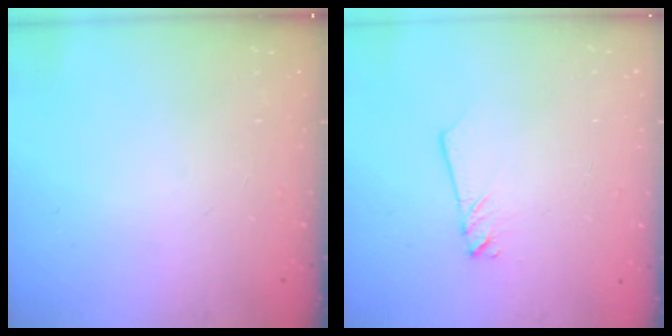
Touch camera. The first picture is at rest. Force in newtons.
{"total": 2.0, "press": 2.0, "slide": 0.1}